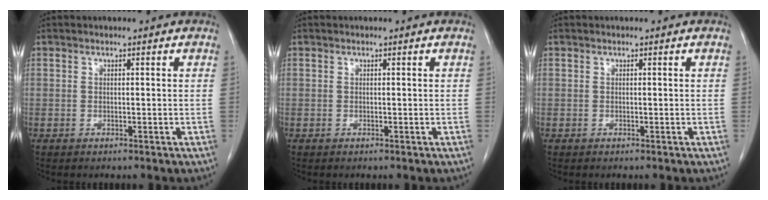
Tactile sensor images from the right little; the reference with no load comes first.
{"total": 0.0}
{"total": 0.0}